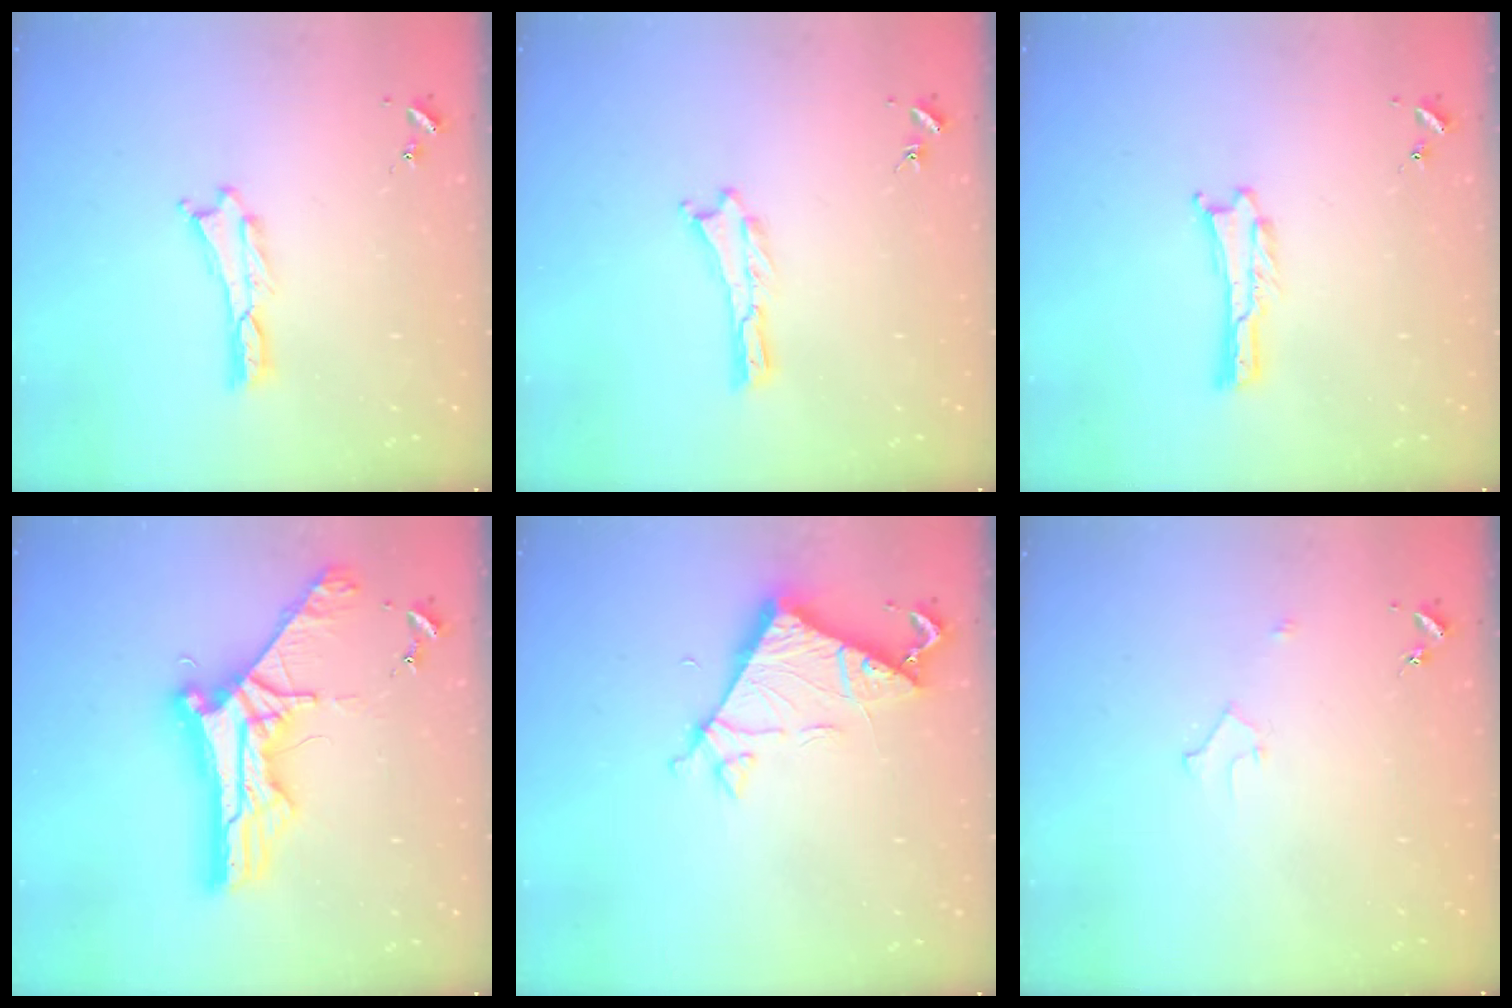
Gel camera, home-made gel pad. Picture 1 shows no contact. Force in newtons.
{"total": 0.0}
{"total": 0.0}
{"total": 10.7, "press": 10.7, "slide": 0.9}
{"total": 6.7, "press": 6.7, "slide": 0.6}
{"total": 2.2, "press": 2.2, "slide": 0.2}